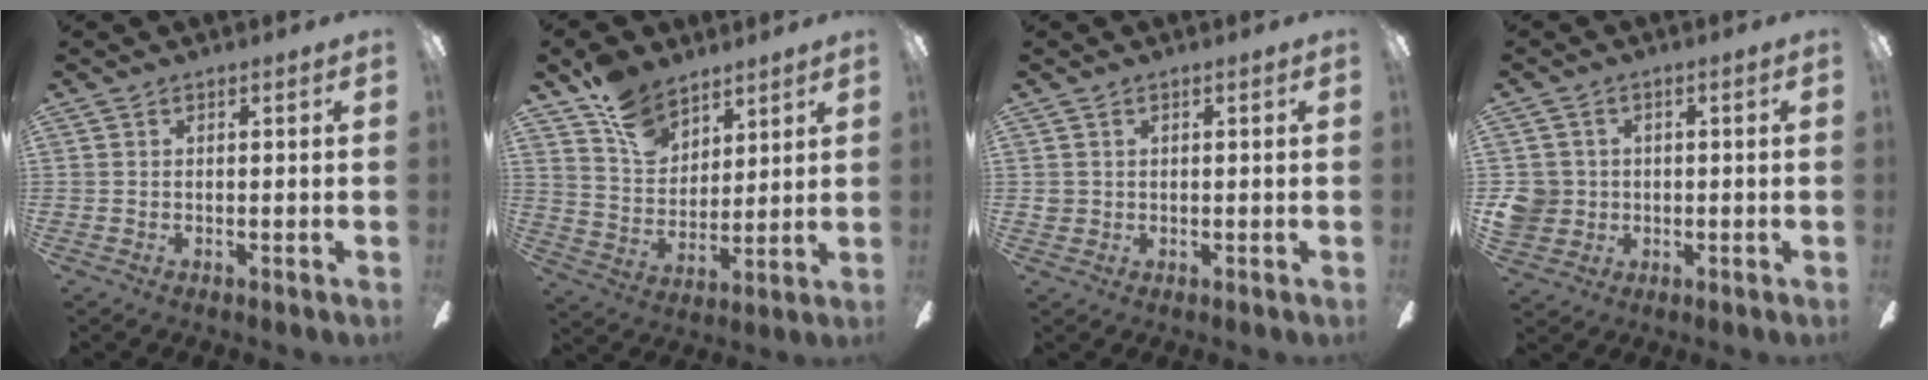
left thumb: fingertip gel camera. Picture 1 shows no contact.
{"total": 11.9, "force": [8.6, 7.1, 4.1], "torque": [-0.083, -0.041, 0.167]}
{"total": 1.5, "force": [0.5, 1.4, 0.3], "torque": [-0.008, 0.003, 0.008]}
{"total": 5.9, "force": [0.2, 5.8, 1.3], "torque": [-0.042, 0.007, 0.004]}